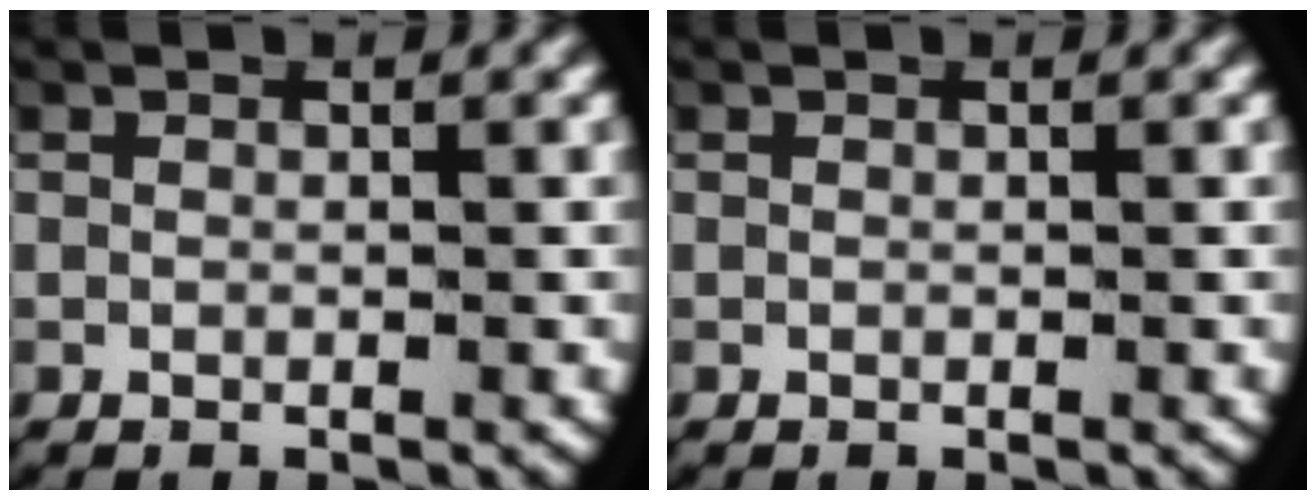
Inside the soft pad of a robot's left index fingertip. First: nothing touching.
{"total": 0.0}